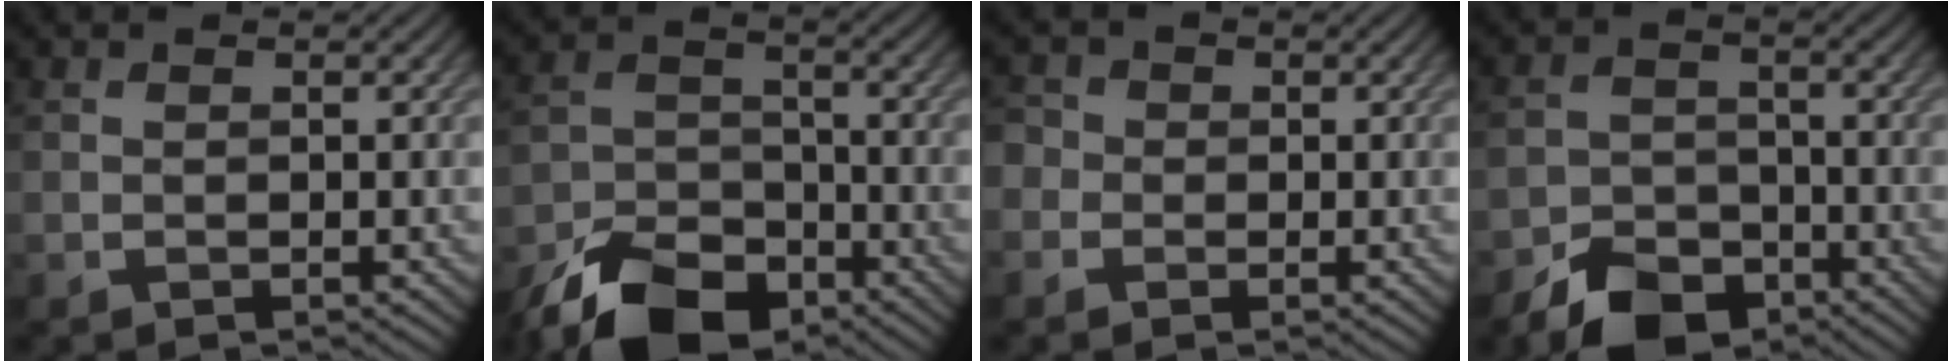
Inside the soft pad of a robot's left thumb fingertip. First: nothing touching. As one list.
[{"total": 11.4, "force": [-8.6, 5.3, 5.3], "torque": [-0.114, -0.016, -0.159]}, {"total": 2.7, "force": [-0.4, 2.6, 0.5], "torque": [-0.013, 0.010, -0.025]}, {"total": 7.0, "force": [-5.2, 3.8, 2.9], "torque": [-0.053, -0.008, -0.101]}]